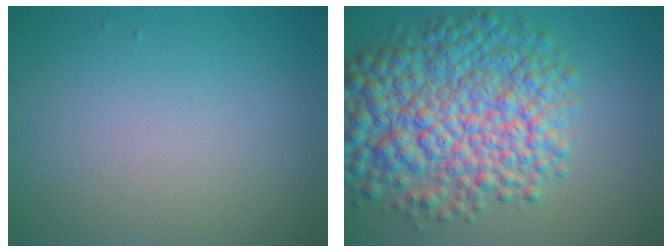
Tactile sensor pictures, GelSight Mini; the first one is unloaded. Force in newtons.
{"total": 10.8, "press": 10.8, "slide": 0.3}